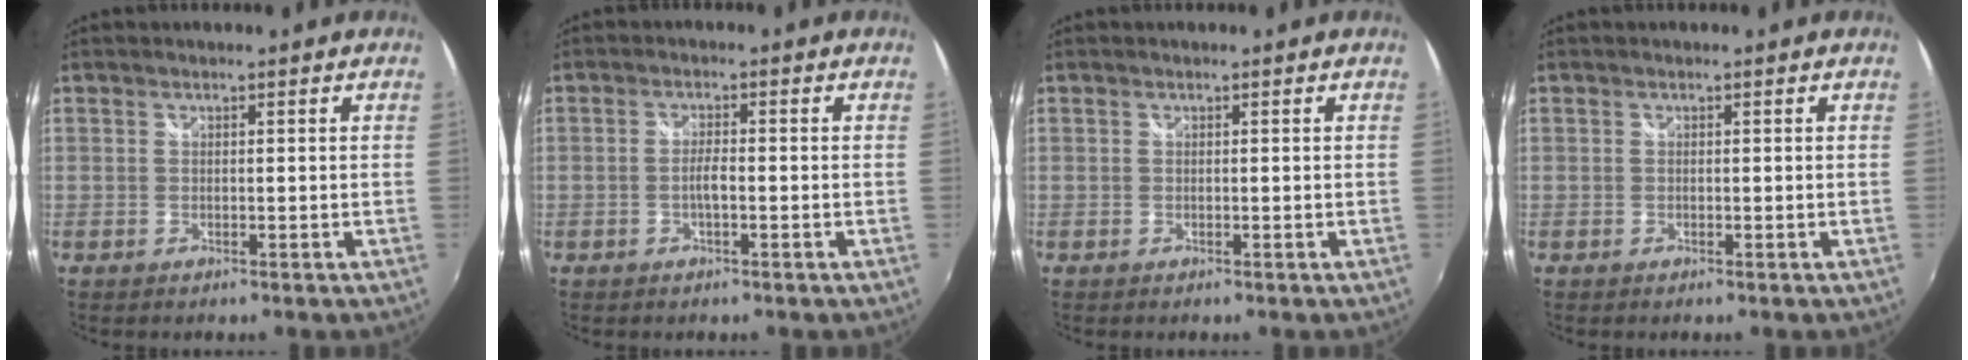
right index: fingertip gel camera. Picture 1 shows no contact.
{"total": 2.2, "force": [-0.8, 0.3, 2.1], "torque": [-0.043, 0.003, -0.016]}
{"total": 0.0}
{"total": 0.0}